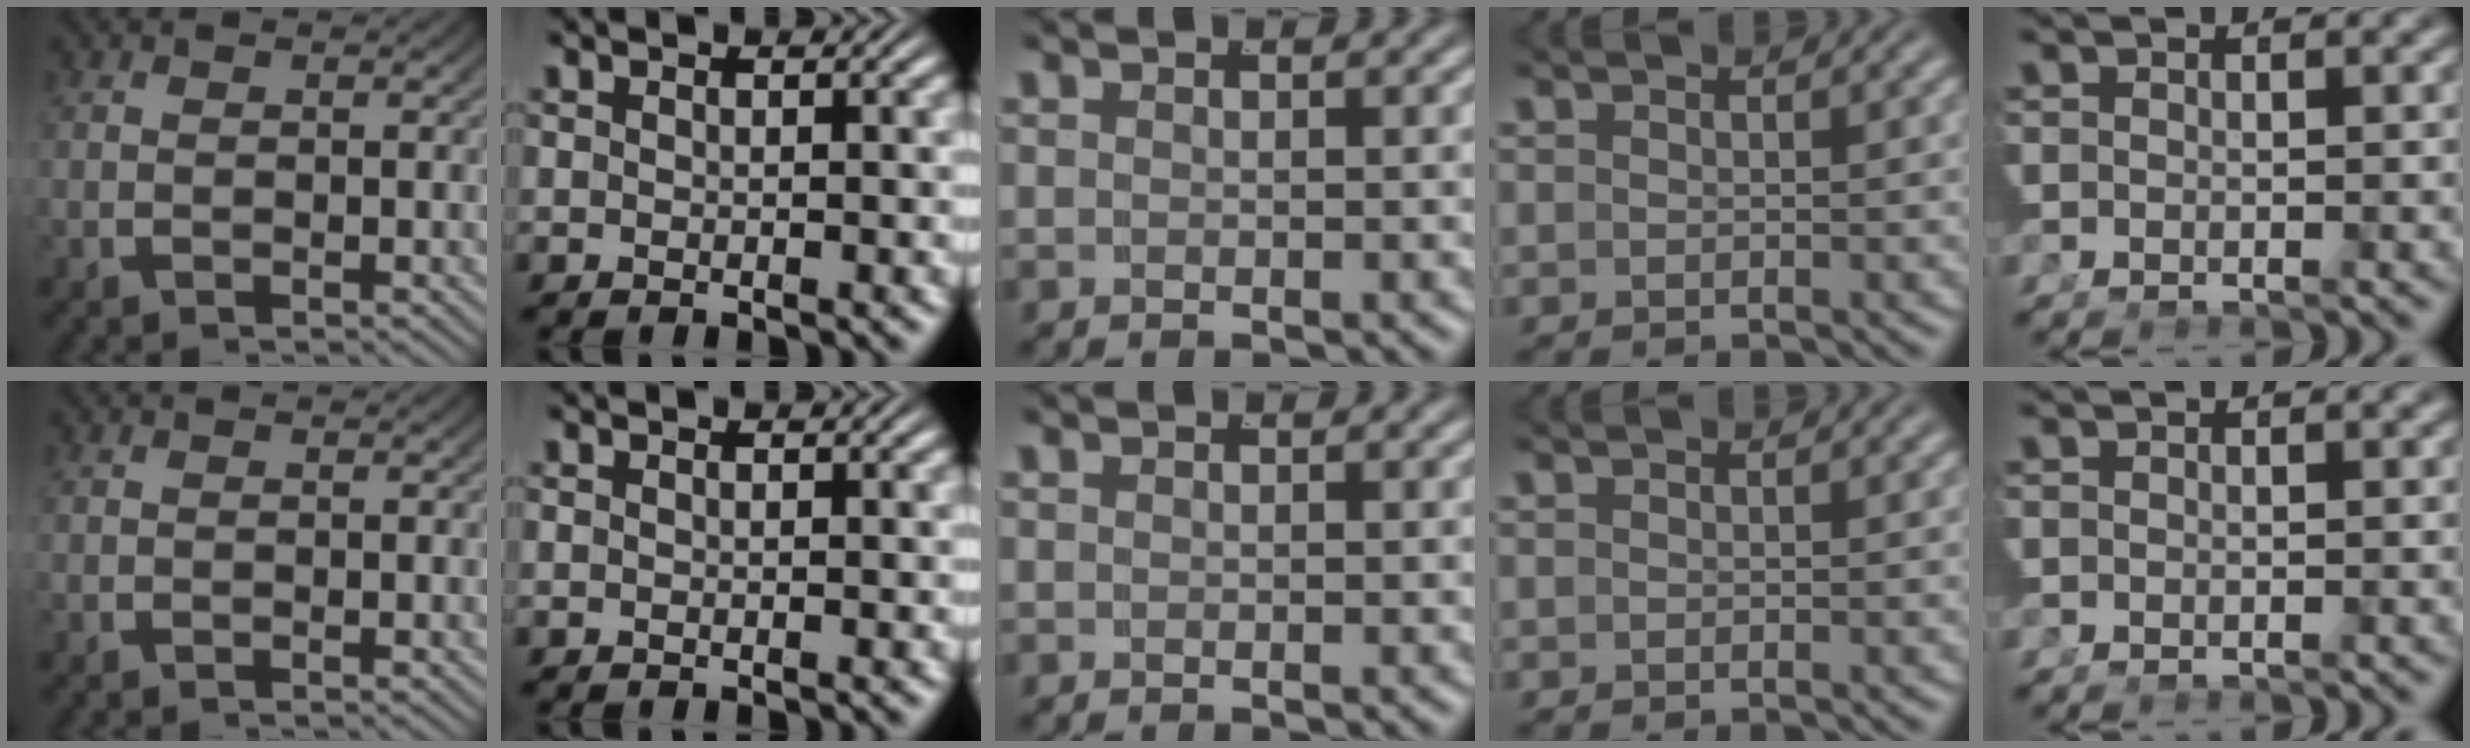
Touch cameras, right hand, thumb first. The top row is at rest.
{}